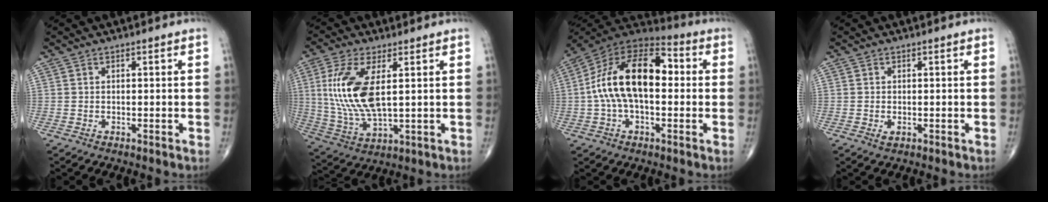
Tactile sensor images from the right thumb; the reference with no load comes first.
{"total": 13.9, "force": [2.6, 5.7, 12.4], "torque": [-0.275, -0.014, 0.061]}
{"total": 18.6, "force": [0.8, 10.0, 15.7], "torque": [-0.273, 0.044, 0.005]}
{"total": 1.0, "force": [-0.2, 0.6, 0.8], "torque": [-0.014, -0.002, -0.002]}